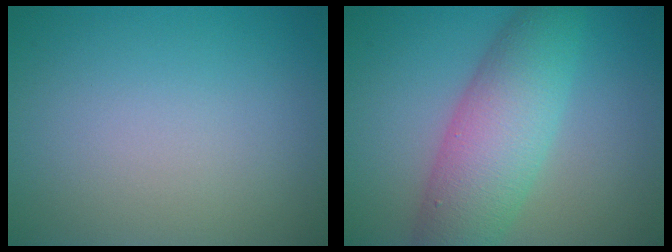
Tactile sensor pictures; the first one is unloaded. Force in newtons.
{"total": 7.5, "press": 7.5, "slide": 0.1}